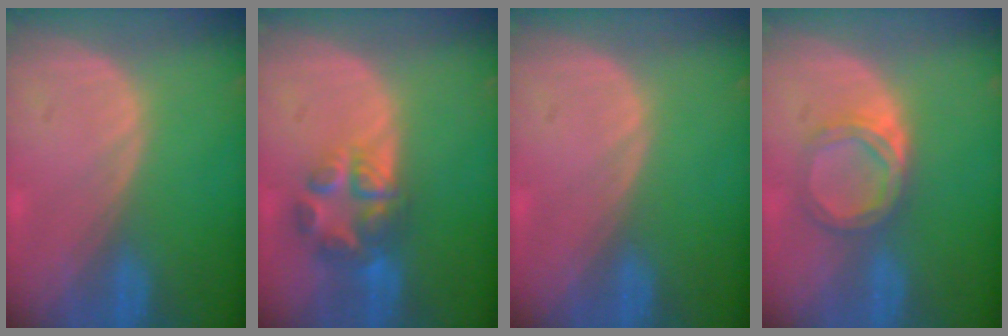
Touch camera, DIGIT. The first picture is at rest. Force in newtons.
{"total": 7.0, "press": 5.9, "slide": 3.7}
{"total": 0.0}
{"total": 4.6, "press": 4.5, "slide": 0.8}